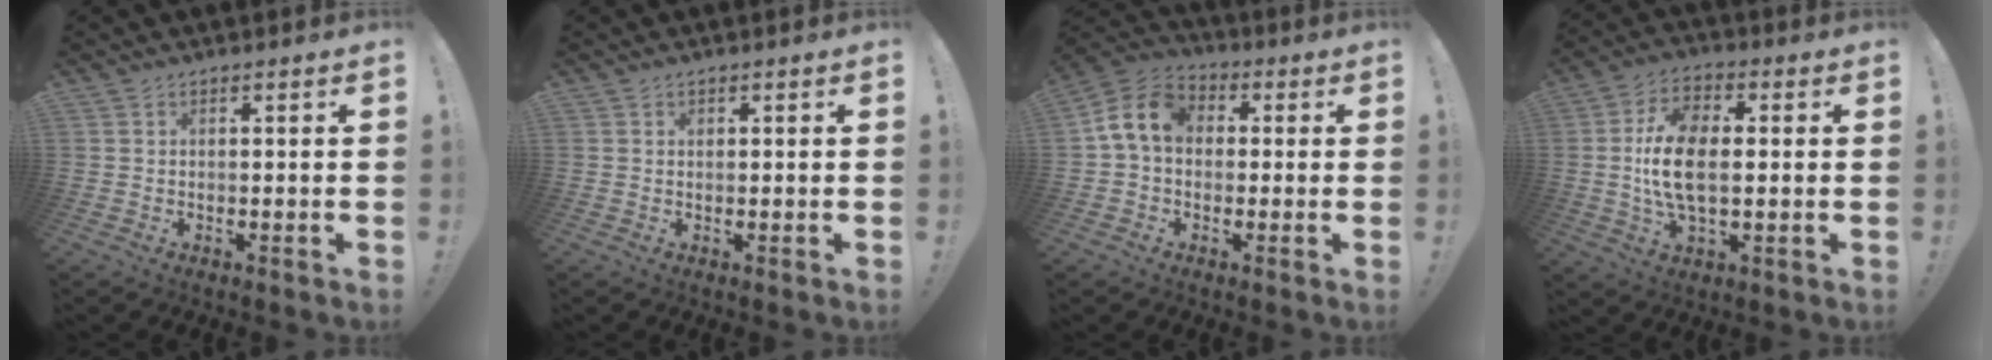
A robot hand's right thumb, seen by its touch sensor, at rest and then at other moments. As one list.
[{"total": 0.5, "force": [0.3, 0.4, -0.1], "torque": [0.005, -0.001, 0.006]}, {"total": 11.0, "force": [1.7, 8.1, 7.2], "torque": [-0.133, 0.016, 0.037]}, {"total": 13.9, "force": [0.2, 7.8, 11.5], "torque": [-0.214, 0.002, 0.002]}]